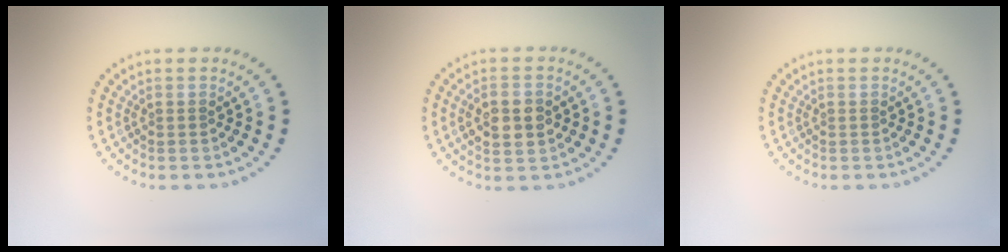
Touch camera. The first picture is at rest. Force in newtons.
{"total": 3.8, "press": 3.8, "slide": 0.1}
{"total": 0.0}